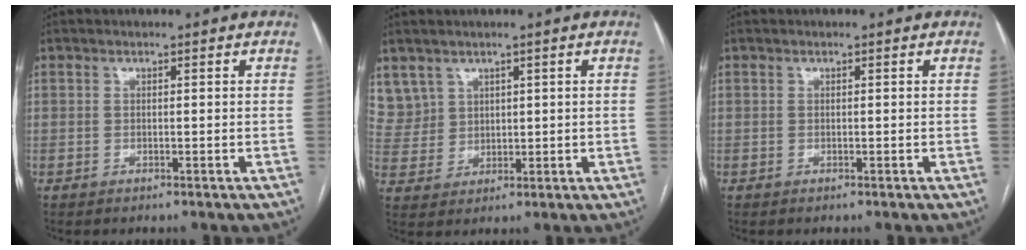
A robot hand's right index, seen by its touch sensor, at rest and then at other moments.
{"total": 6.6, "force": [4.0, 5.2, 0.3], "torque": [-0.014, 0.016, 0.097]}
{"total": 0.0}